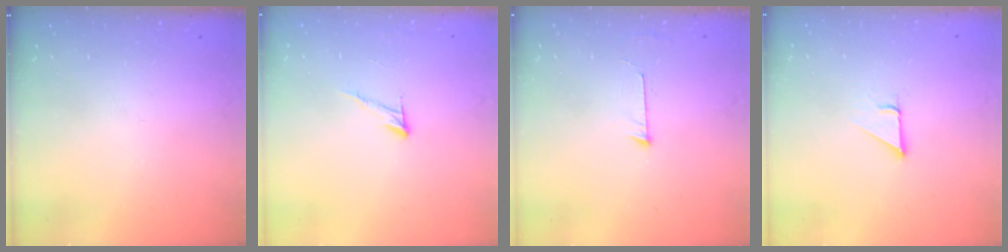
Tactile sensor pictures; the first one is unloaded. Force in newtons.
{"total": 5.9, "press": 5.9, "slide": 0.3}
{"total": 3.3, "press": 3.3, "slide": 0.3}
{"total": 1.6, "press": 1.6, "slide": 0.2}